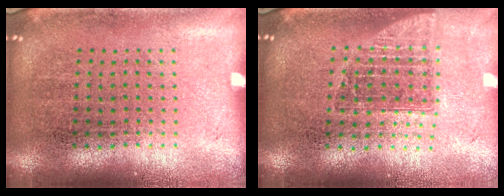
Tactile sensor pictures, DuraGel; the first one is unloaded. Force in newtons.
{"total": 1.5, "press": 1.2, "slide": 0.9}